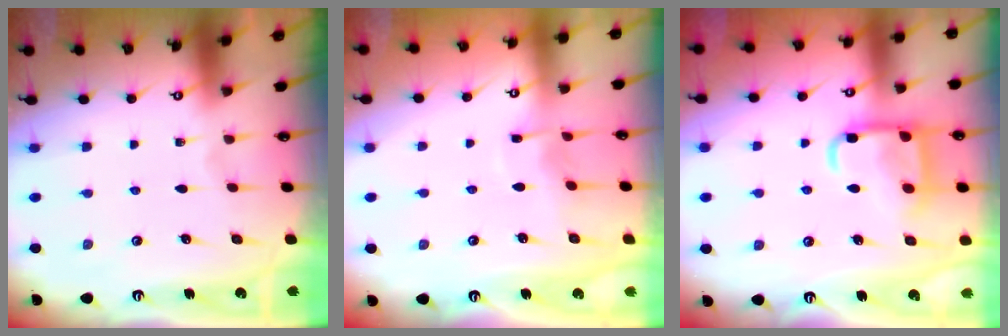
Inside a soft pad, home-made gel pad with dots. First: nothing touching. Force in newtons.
{"total": 4.2, "press": 4.2, "slide": 0.1}
{"total": 14.1, "press": 14.1, "slide": 1.3}